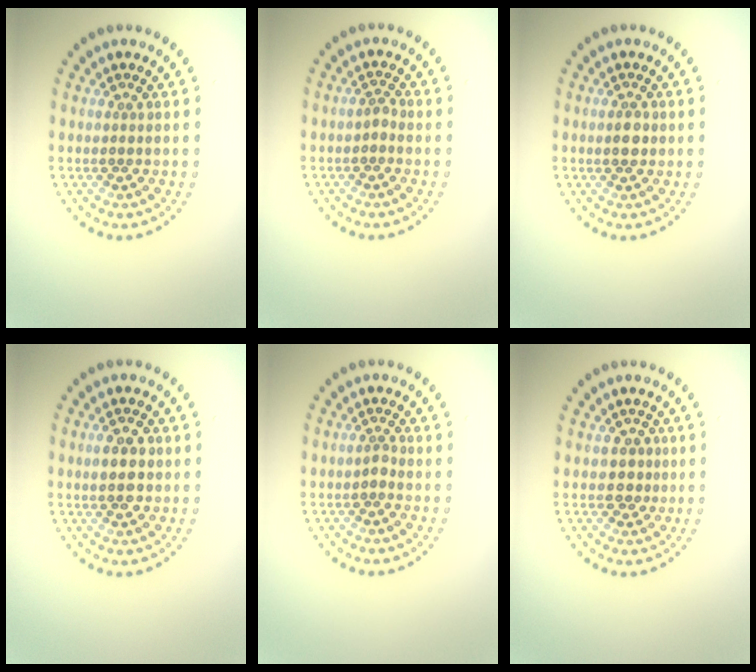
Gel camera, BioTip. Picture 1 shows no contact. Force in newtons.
{"total": 0.9, "press": 0.7, "slide": 0.7}
{"total": 1.5, "press": 1.5, "slide": 0.2}
{"total": 2.9, "press": 2.9, "slide": 0.1}
{"total": 1.0, "press": 0.7, "slide": 0.7}
{"total": 1.6, "press": 1.3, "slide": 1.0}